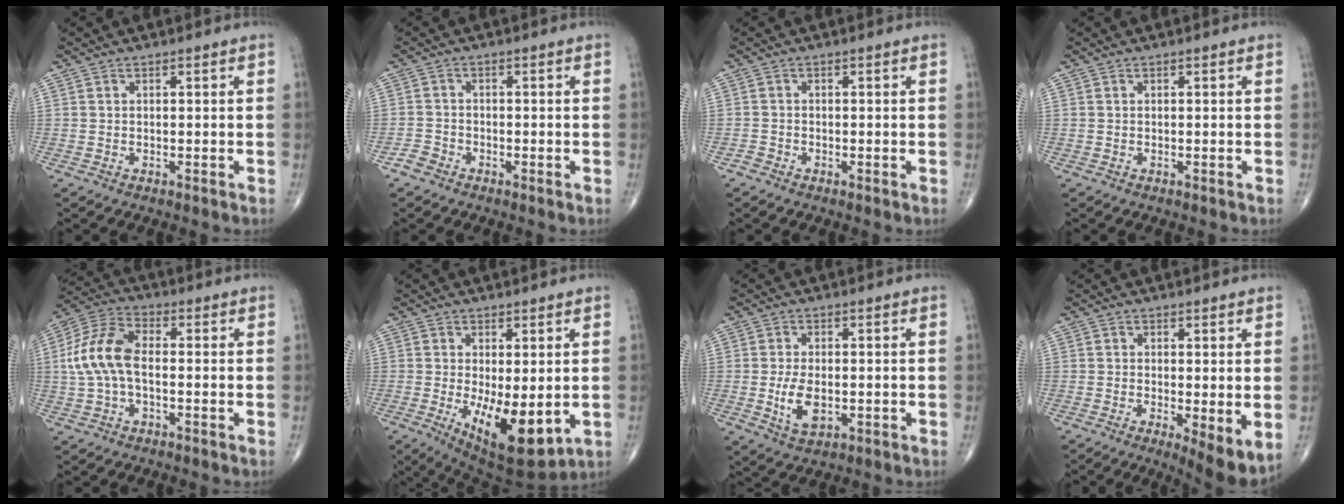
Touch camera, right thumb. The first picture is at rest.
{"total": 2.2, "force": [-1.6, 1.4, 0.4], "torque": [-0.007, 0.006, -0.035]}
{"total": 0.8, "force": [-0.7, 0.5, 0.1], "torque": [-0.003, 0.000, -0.019]}
{"total": 0.0}
{"total": 10.9, "force": [-0.2, 5.9, 9.2], "torque": [-0.199, 0.029, -0.010]}
{"total": 12.3, "force": [-2.1, 4.9, 11.1], "torque": [-0.165, -0.029, -0.013]}
{"total": 5.7, "force": [-0.9, 3.0, 4.8], "torque": [-0.091, -0.010, -0.010]}
{"total": 6.6, "force": [-0.9, 1.8, 6.2], "torque": [-0.097, -0.023, -0.013]}